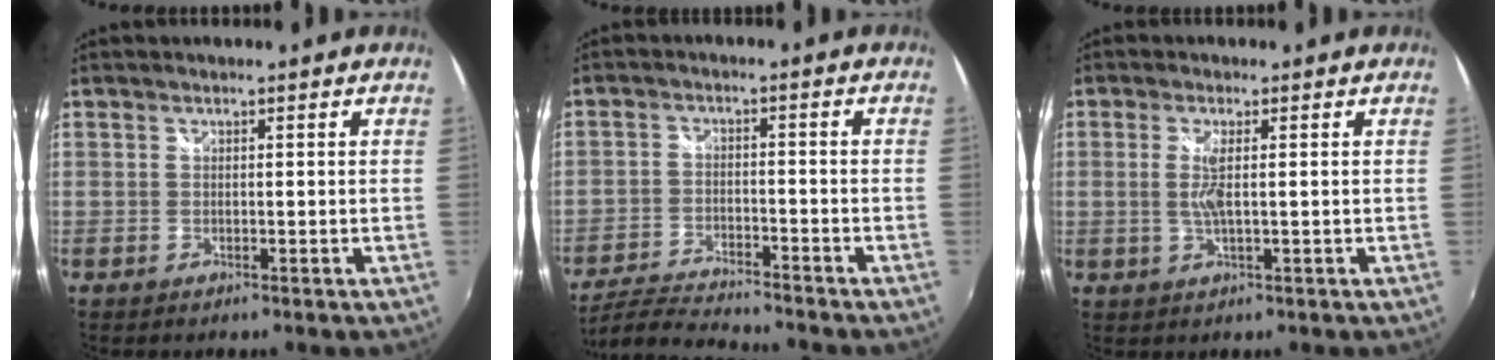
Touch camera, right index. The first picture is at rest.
{"total": 10.8, "force": [-10.1, 0.7, 3.9], "torque": [-0.102, -0.013, -0.179]}
{"total": 3.3, "force": [0.4, 0.1, 3.3], "torque": [-0.068, -0.001, 0.010]}